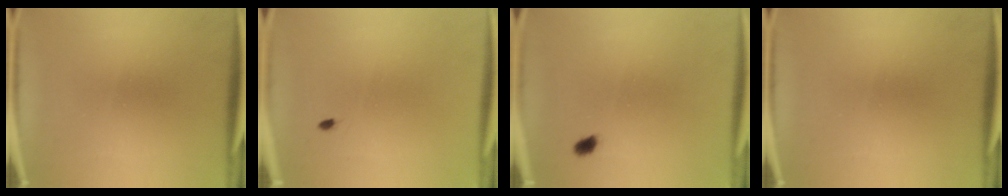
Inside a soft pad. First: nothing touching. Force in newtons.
{"total": 0.5}
{"total": 1.4}
{"total": 0.0}